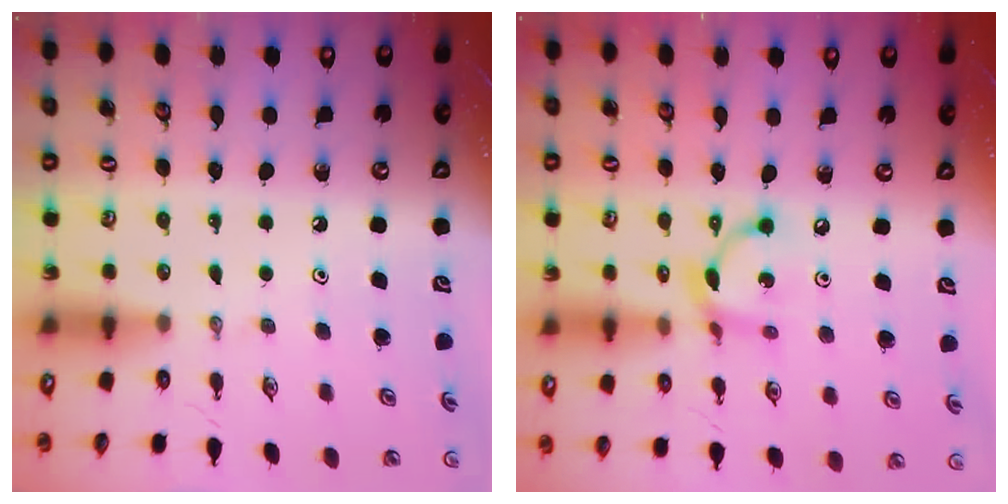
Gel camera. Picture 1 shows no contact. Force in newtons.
{"total": 9.2, "press": 9.2, "slide": 0.3}